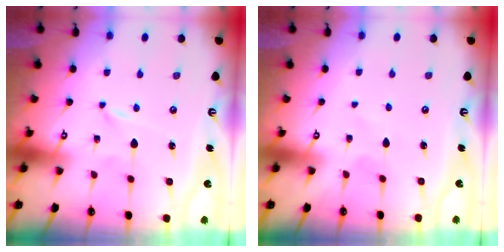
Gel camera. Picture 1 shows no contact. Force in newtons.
{"total": 1.2, "press": 1.1, "slide": 0.2}